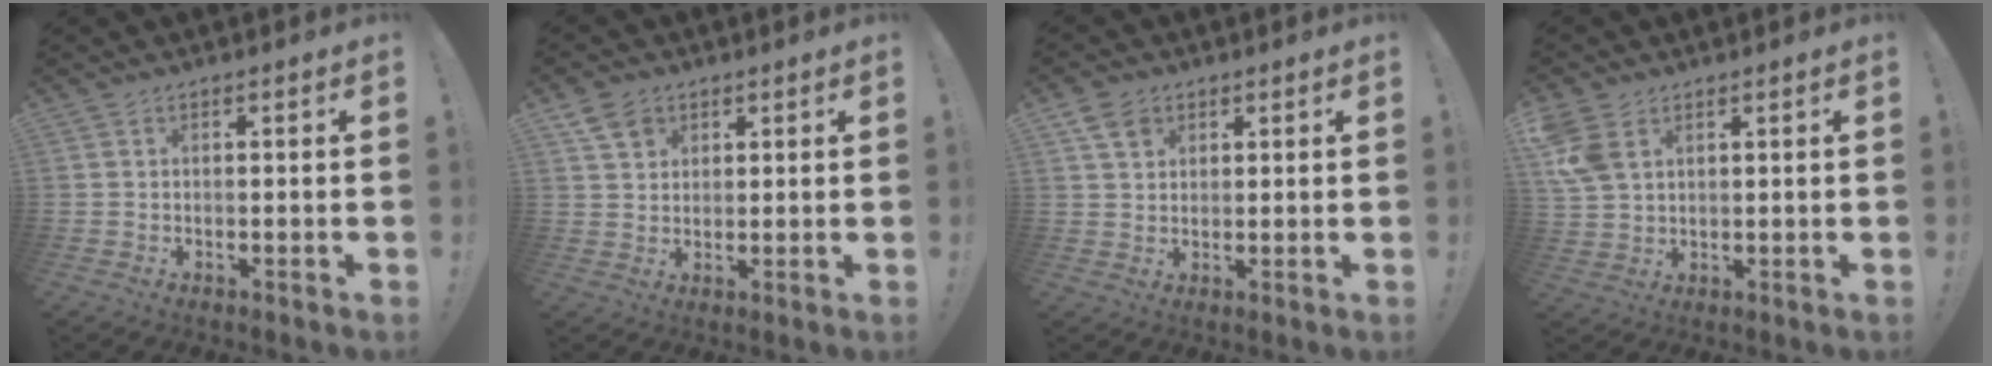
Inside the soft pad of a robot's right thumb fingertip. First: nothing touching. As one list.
[{"total": 6.0, "force": [3.7, 4.3, 2.0], "torque": [-0.029, -0.014, 0.069]}, {"total": 5.2, "force": [3.0, 3.8, 1.9], "torque": [-0.030, -0.006, 0.058]}, {"total": 7.7, "force": [3.5, 5.2, 4.6], "torque": [-0.095, -0.005, 0.070]}]